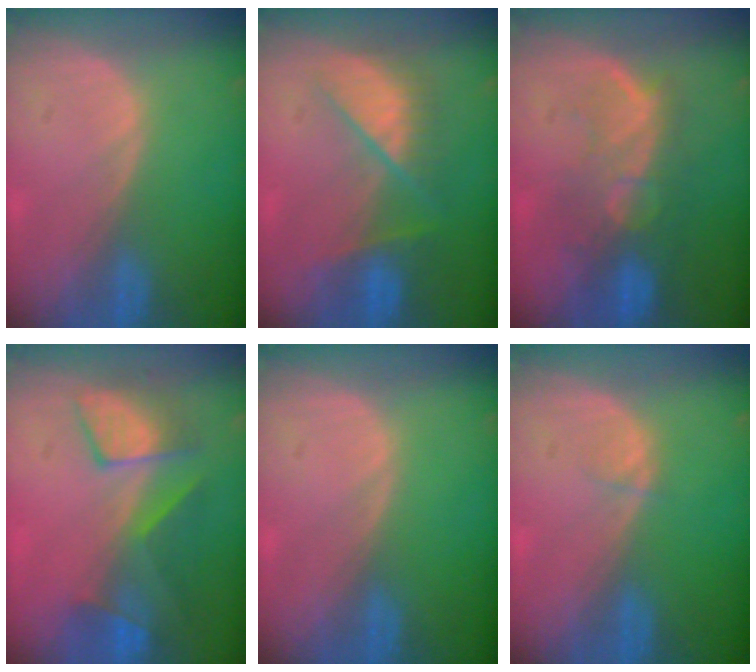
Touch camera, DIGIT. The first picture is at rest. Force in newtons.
{"total": 7.1, "press": 7.0, "slide": 0.6}
{"total": 9.7, "press": 8.4, "slide": 5.0}
{"total": 8.0, "press": 7.7, "slide": 2.2}
{"total": 0.0}
{"total": 0.8, "press": 0.8, "slide": 0.1}